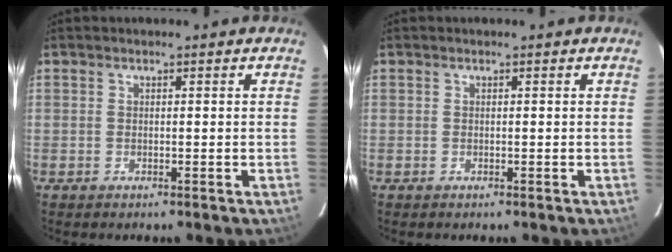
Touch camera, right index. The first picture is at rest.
{"total": 0.0}